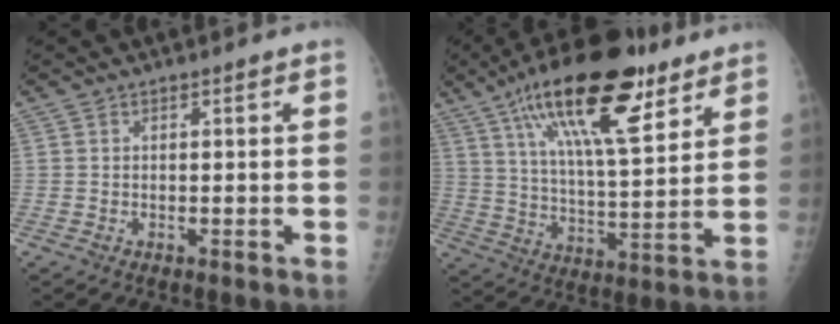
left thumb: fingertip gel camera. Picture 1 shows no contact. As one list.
[{"total": 23.0, "force": [12.9, 7.8, 17.3], "torque": [-0.272, -0.034, 0.217]}]